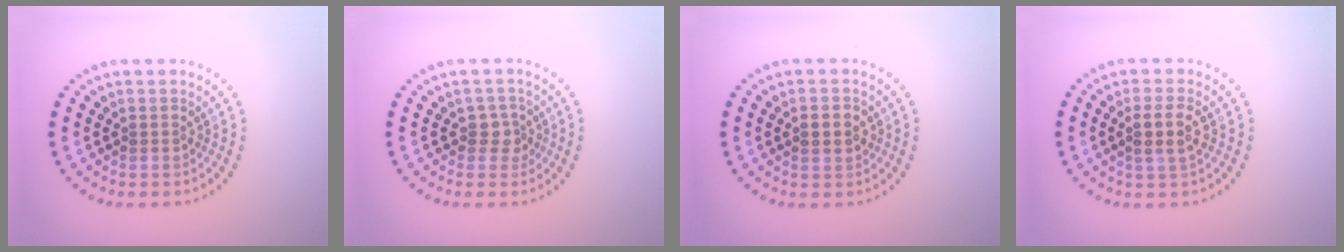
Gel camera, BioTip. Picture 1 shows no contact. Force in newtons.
{"total": 1.7, "press": 1.4, "slide": 1.0}
{"total": 1.9, "press": 1.8, "slide": 0.2}
{"total": 2.1, "press": 2.0, "slide": 0.8}